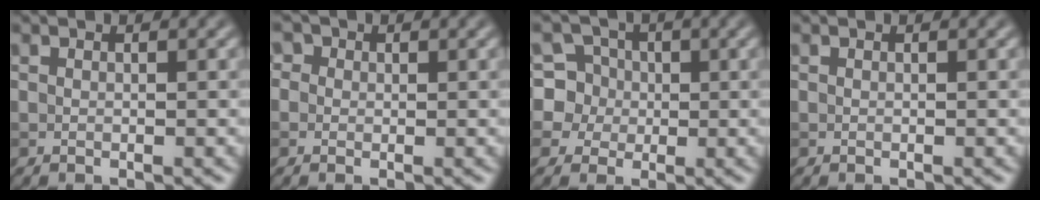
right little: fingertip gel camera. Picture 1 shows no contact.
{"total": 2.4, "force": [1.1, 1.9, 0.9], "torque": [-0.001, 0.016, -0.009]}
{"total": 7.1, "force": [1.2, 6.9, 1.3], "torque": [-0.034, 0.033, 0.011]}
{"total": 0.0}